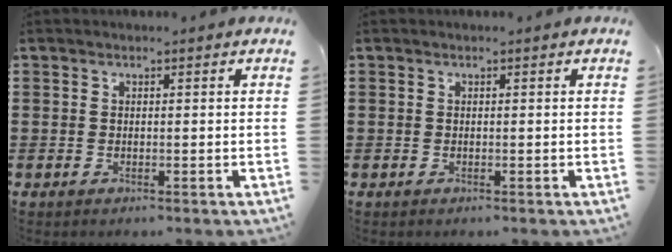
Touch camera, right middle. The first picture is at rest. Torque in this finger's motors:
{"motor_torque": [0.13, -0.06, -0.01, 0.00]}